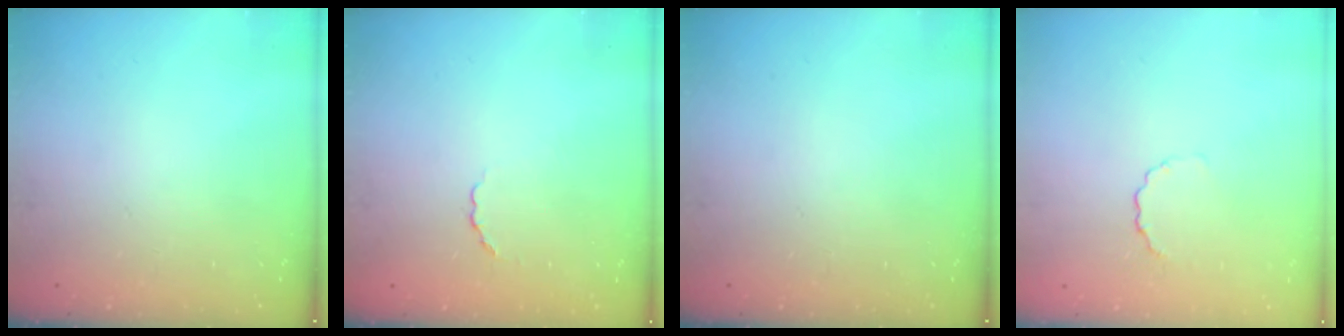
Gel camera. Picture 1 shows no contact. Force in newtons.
{"total": 2.4, "press": 2.2, "slide": 1.0}
{"total": 0.0}
{"total": 3.1, "press": 2.9, "slide": 1.0}